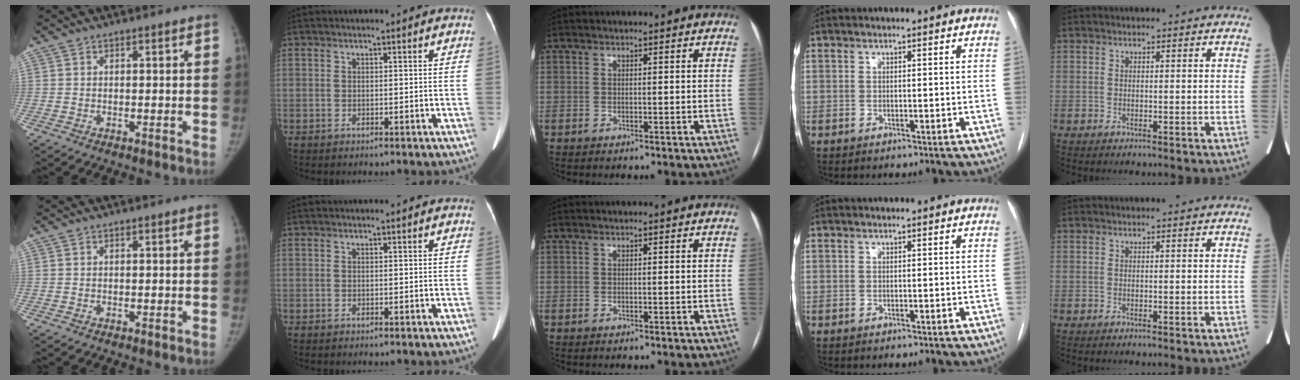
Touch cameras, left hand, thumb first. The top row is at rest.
{}